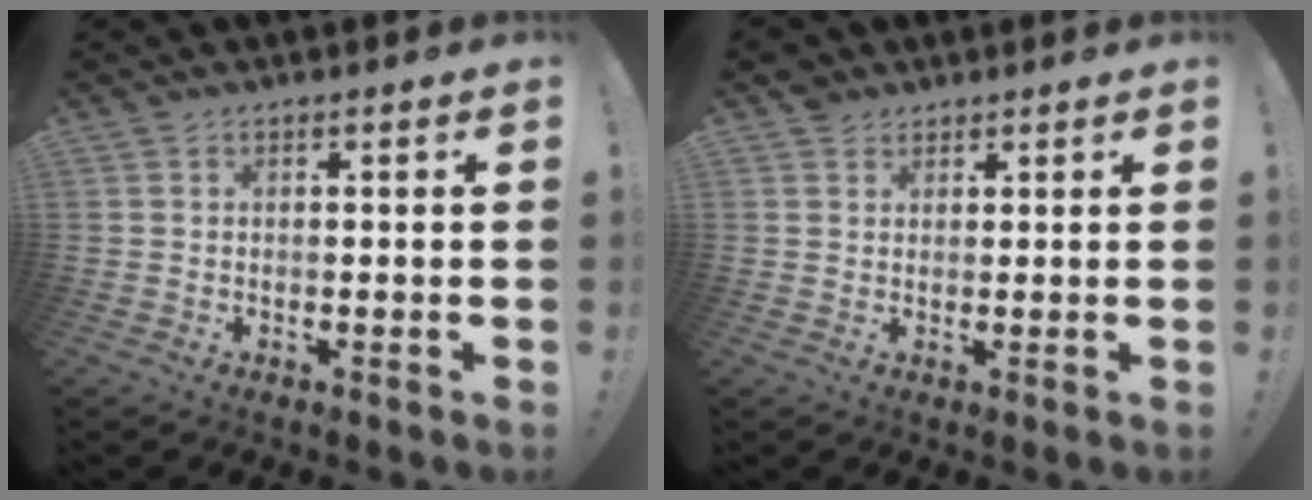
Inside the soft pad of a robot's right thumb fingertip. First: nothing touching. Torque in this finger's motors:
{"motor_torque": [0.29, 1.68, 0.77, 0.64, 0.00]}